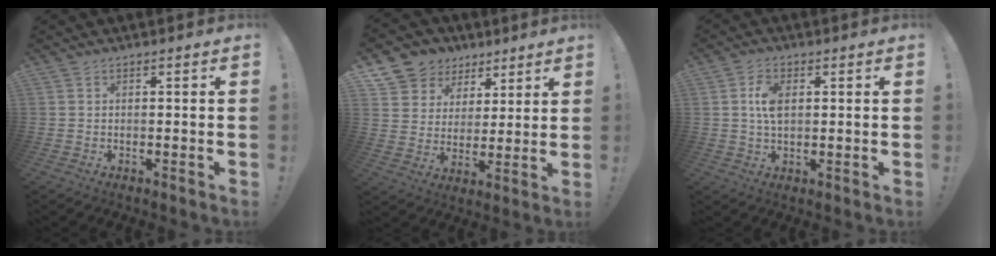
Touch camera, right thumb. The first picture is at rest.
{"total": 9.6, "force": [5.7, 7.6, 1.8], "torque": [-0.028, -0.044, 0.117]}
{"total": 6.1, "force": [1.0, 3.4, 4.9], "torque": [-0.089, 0.001, 0.014]}